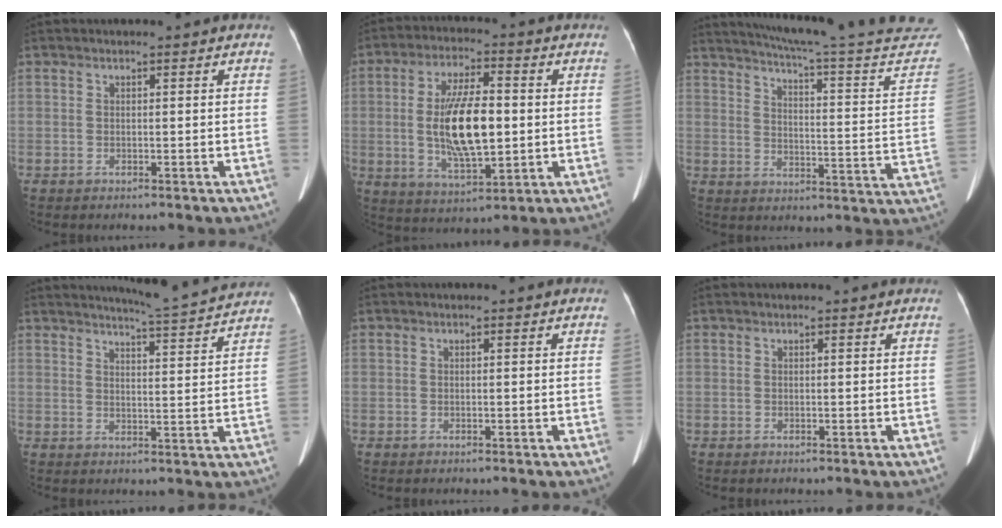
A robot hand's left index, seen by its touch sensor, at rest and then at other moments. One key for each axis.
{"total": 12.6, "fx": -0.3, "fy": 3.9, "fz": 11.9, "tx": -0.233, "ty": 0.000, "tz": -0.003}
{"total": 28.8, "fx": 26.7, "fy": 0.9, "fz": 10.7, "tx": -0.161, "ty": -0.109, "tz": 0.314}
{"total": 9.9, "fx": 9.5, "fy": -1.1, "fz": 2.6, "tx": -0.055, "ty": -0.008, "tz": 0.122}
{"total": 0.0}
{"total": 1.0, "fx": 1.0, "fy": 0.0, "fz": 0.2, "tx": -0.008, "ty": 0.005, "tz": 0.011}